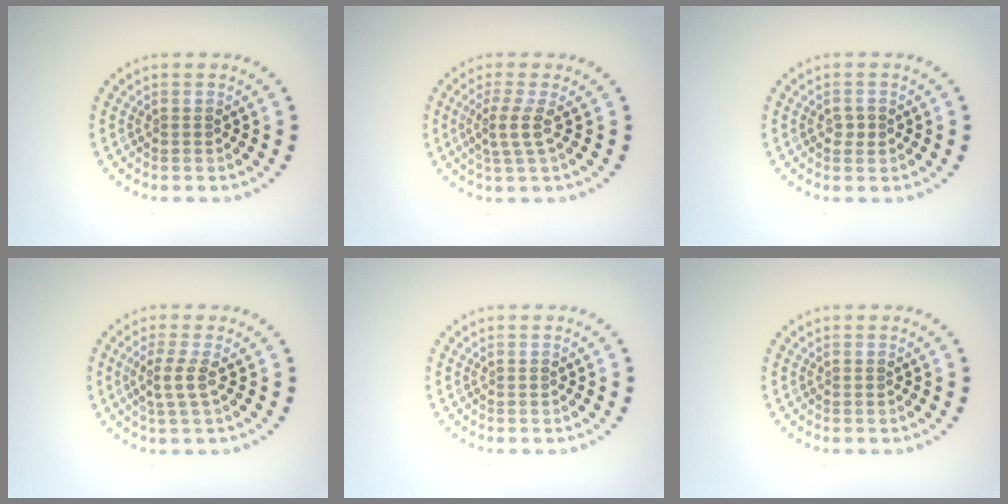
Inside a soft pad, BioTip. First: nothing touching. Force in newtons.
{"total": 2.3, "press": 1.6, "slide": 1.6}
{"total": 1.0, "press": 1.0, "slide": 0.1}
{"total": 2.1, "press": 1.7, "slide": 1.3}
{"total": 0.0}
{"total": 0.0}